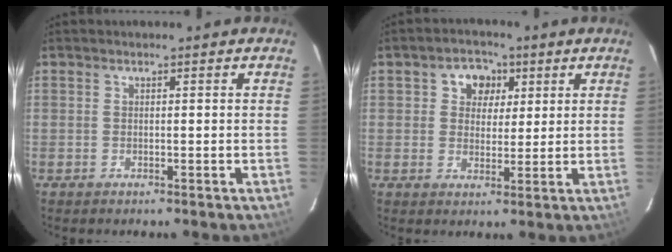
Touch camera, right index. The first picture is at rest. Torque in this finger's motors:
{"motor_torque": [0.03, 0.02, 0.25, 0.04]}